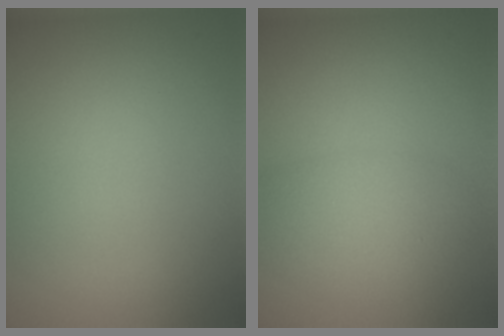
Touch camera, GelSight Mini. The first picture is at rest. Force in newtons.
{"total": 3.0, "press": 3.0, "slide": 0.2}